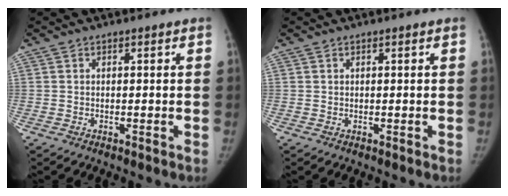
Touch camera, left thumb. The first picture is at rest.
{"total": 0.0}